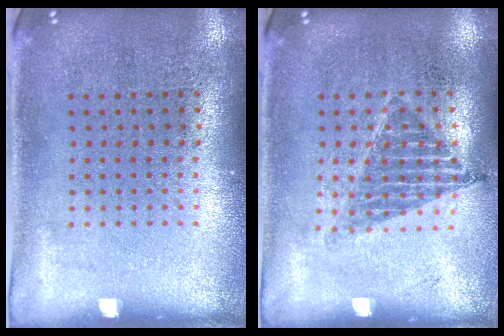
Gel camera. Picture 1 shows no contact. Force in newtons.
{"total": 1.0, "press": 0.8, "slide": 0.5}